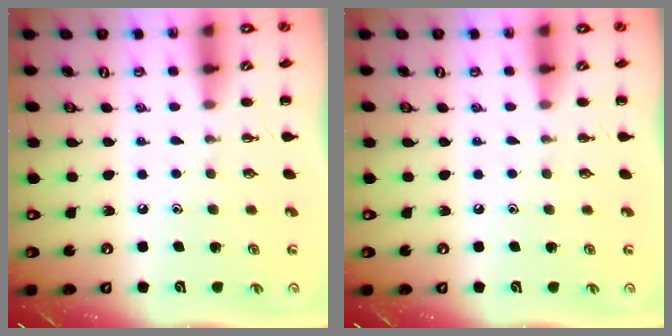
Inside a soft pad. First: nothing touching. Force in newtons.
{"total": 0.0}